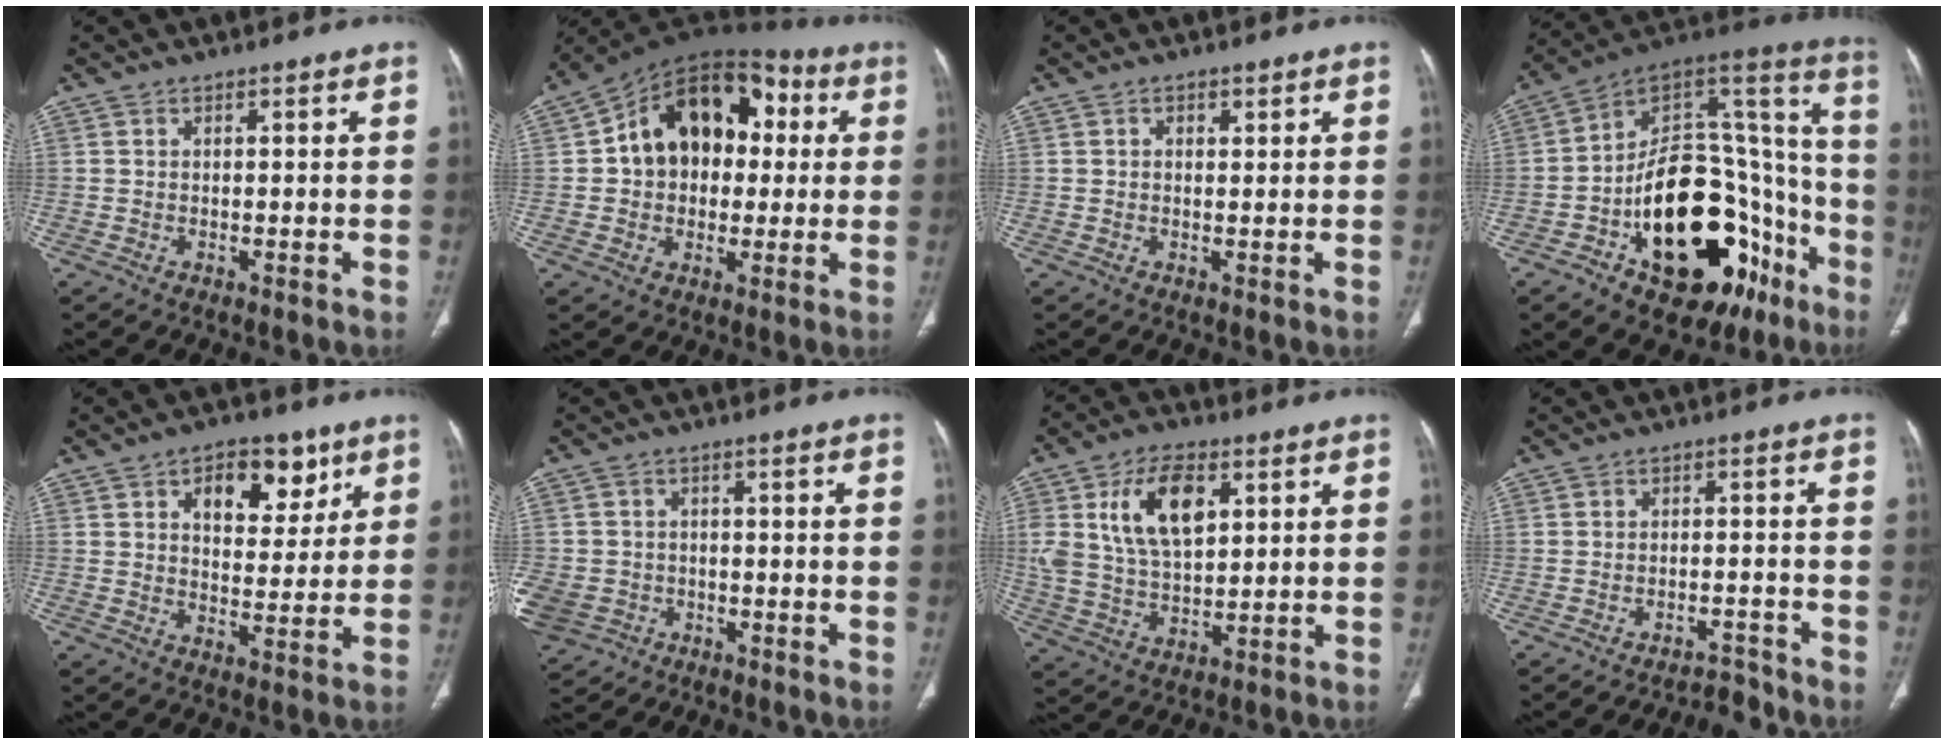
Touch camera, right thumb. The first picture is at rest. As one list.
[{"total": 18.9, "force": [2.6, 13.4, 13.1], "torque": [-0.161, 0.036, 0.035]}, {"total": 1.6, "force": [0.7, 1.0, 1.0], "torque": [-0.012, -0.002, 0.012]}, {"total": 36.3, "force": [-14.1, 19.5, 27.1], "torque": [-0.326, 0.086, -0.200]}, {"total": 11.2, "force": [5.5, 6.7, 7.1], "torque": [-0.062, -0.022, 0.080]}, {"total": 9.8, "force": [-3.6, 8.5, 3.4], "torque": [-0.095, 0.016, -0.052]}, {"total": 14.2, "force": [4.9, 7.8, 10.8], "torque": [-0.188, -0.011, 0.098]}, {"total": 3.8, "force": [-3.6, 1.1, 0.0], "torque": [-0.001, 0.032, -0.052]}]